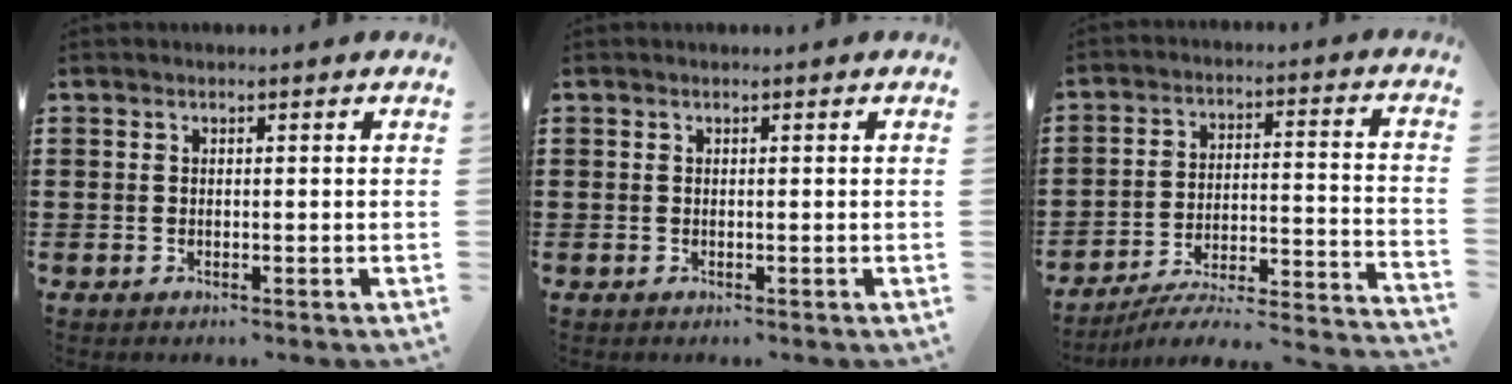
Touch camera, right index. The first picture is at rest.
{"total": 0.0}
{"total": 3.7, "force": [-3.0, 0.7, 2.0], "torque": [-0.044, -0.017, -0.065]}